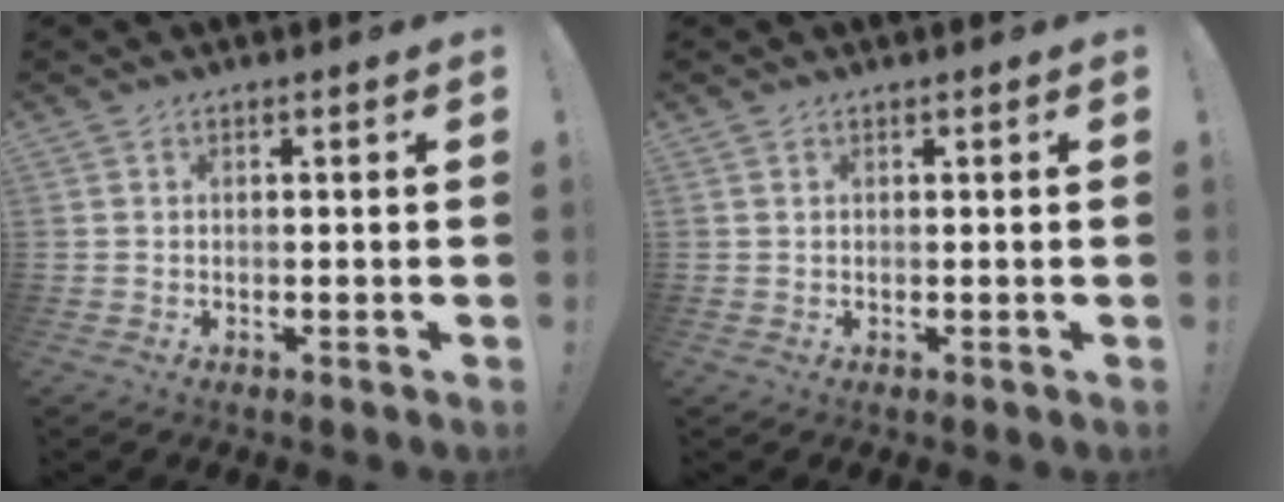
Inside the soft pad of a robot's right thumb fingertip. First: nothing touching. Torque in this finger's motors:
{"motor_torque": [0.29, -0.38, -0.04, 0.26, -0.10]}